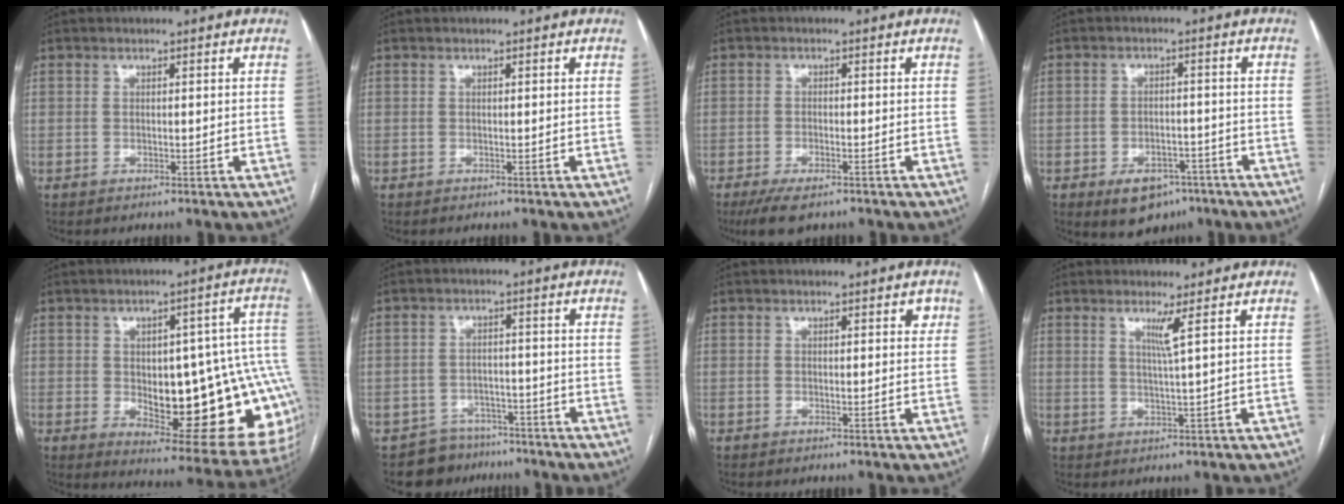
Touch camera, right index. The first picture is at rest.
{"total": 0.0}
{"total": 5.6, "force": [-4.0, 1.8, 3.5], "torque": [-0.060, -0.013, -0.062]}
{"total": 7.0, "force": [-4.4, 4.2, 3.5], "torque": [-0.051, 0.000, -0.055]}
{"total": 23.1, "force": [-2.6, 7.4, 21.7], "torque": [-0.185, 0.027, -0.007]}
{"total": 6.2, "force": [-5.0, 3.7, -0.6], "torque": [0.019, 0.022, -0.073]}
{"total": 1.4, "force": [0.7, 0.6, 1.0], "torque": [-0.009, 0.004, 0.006]}
{"total": 2.6, "force": [1.2, -1.1, 2.0], "torque": [-0.041, -0.012, 0.027]}